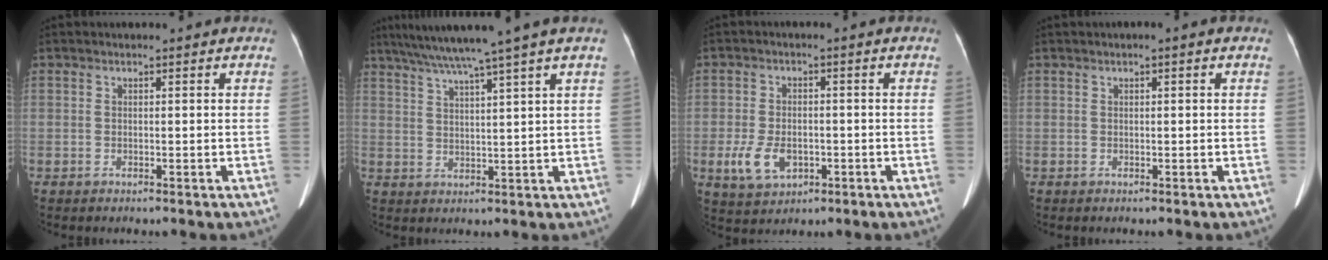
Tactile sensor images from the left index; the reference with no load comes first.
{"total": 10.9, "force": [8.4, -2.6, 6.3], "torque": [-0.104, 0.009, 0.125]}
{"total": 6.3, "force": [-3.4, 3.9, 3.7], "torque": [-0.080, -0.005, -0.050]}
{"total": 1.1, "force": [-1.1, -0.1, 0.0], "torque": [-0.001, 0.002, -0.022]}